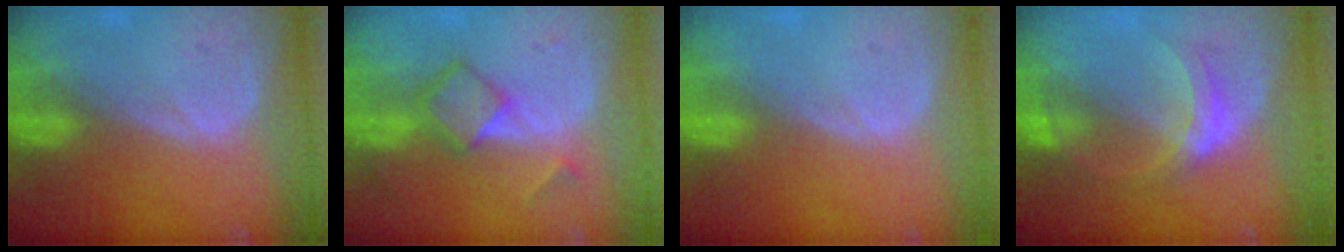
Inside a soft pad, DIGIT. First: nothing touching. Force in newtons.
{"total": 6.0, "press": 5.1, "slide": 3.1}
{"total": 0.0}
{"total": 5.2, "press": 4.8, "slide": 1.9}